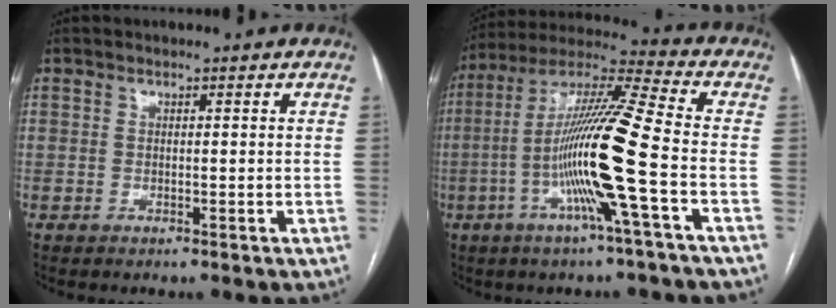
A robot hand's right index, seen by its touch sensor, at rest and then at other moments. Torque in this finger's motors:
{"motor_torque": [2.14, 0.00, 1.05, 0.21]}